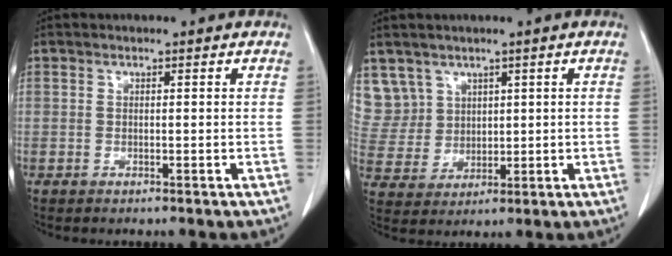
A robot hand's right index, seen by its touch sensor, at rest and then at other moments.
{"total": 8.3, "force": [4.6, 6.9, 0.1], "torque": [-0.012, 0.023, 0.111]}